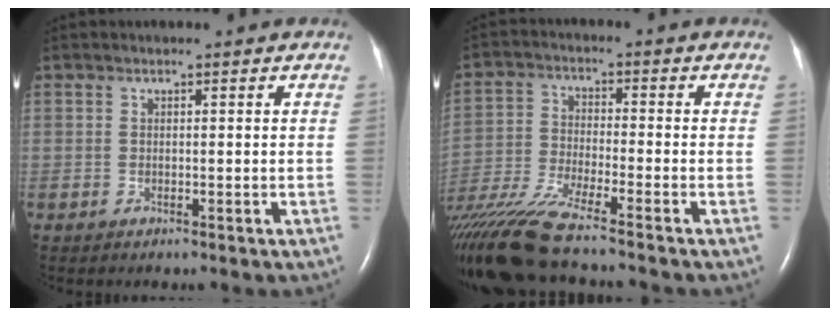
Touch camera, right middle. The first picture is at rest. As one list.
[{"total": 13.0, "force": [-11.2, -1.1, 6.5], "torque": [-0.133, -0.033, -0.203]}]